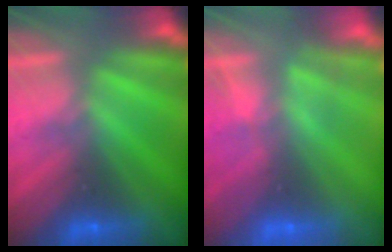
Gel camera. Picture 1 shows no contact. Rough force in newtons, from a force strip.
{"total": 2.8}